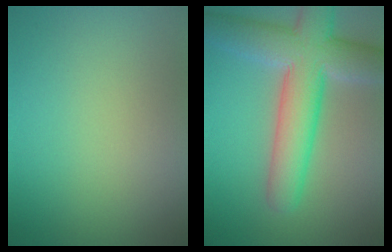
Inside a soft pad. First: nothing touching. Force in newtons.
{"total": 9.1, "press": 9.1, "slide": 0.3}